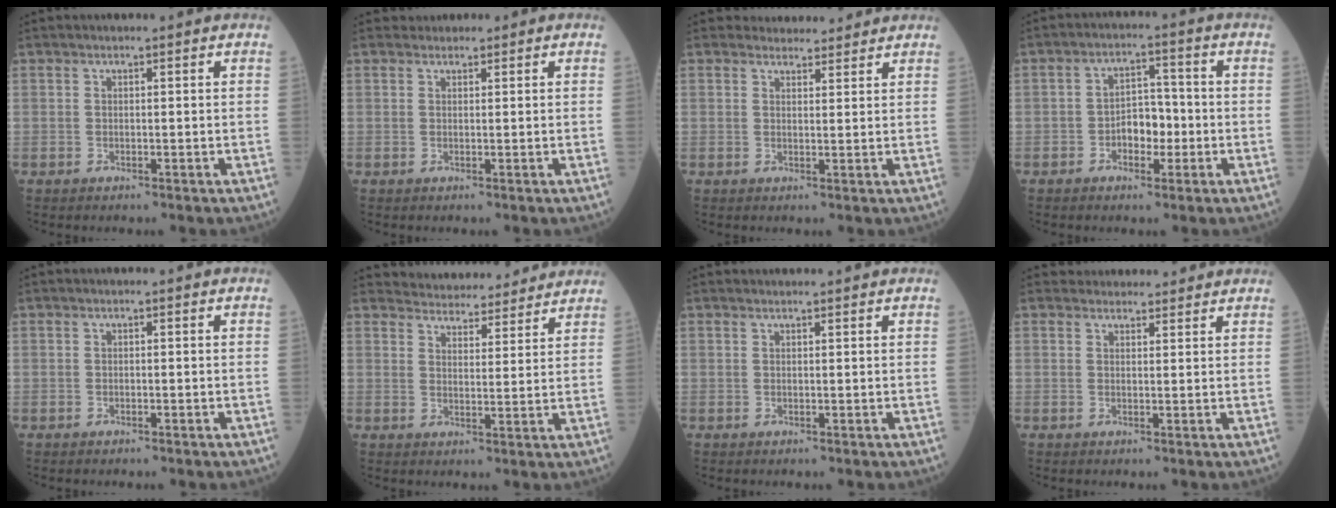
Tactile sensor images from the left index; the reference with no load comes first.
{"total": 1.0, "force": [0.8, 0.6, -0.2], "torque": [0.007, 0.006, 0.005]}
{"total": 4.4, "force": [4.2, 1.4, 0.0], "torque": [0.009, 0.007, 0.049]}
{"total": 4.9, "force": [-1.7, 2.8, 3.6], "torque": [-0.056, 0.011, -0.033]}
{"total": 0.0}
{"total": 11.8, "force": [11.3, 2.6, 1.9], "torque": [-0.014, 0.012, 0.144]}
{"total": 1.6, "force": [1.5, 0.1, 0.2], "torque": [-0.005, 0.011, 0.023]}
{"total": 5.2, "force": [4.9, 1.7, 0.3], "torque": [0.007, 0.016, 0.057]}